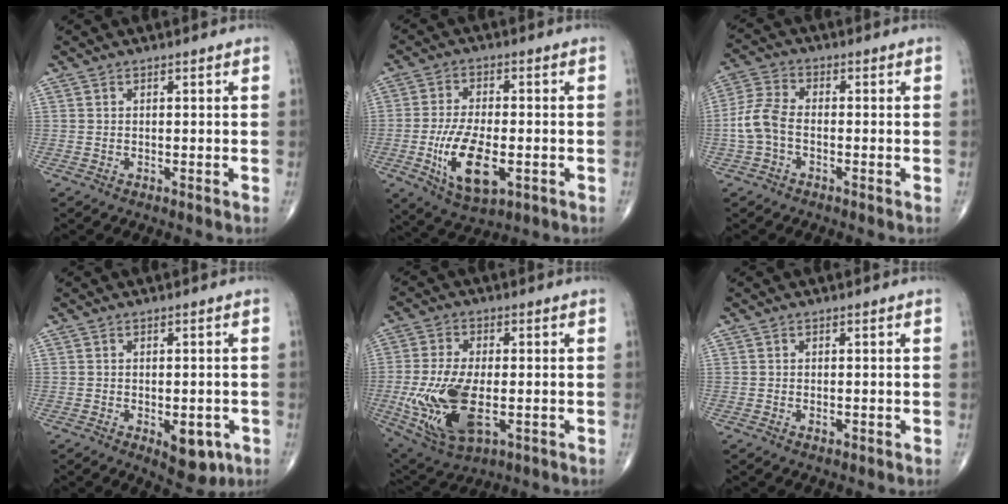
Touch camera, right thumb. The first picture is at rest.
{"total": 12.3, "force": [-3.2, 5.7, 10.4], "torque": [-0.192, -0.004, -0.050]}
{"total": 6.7, "force": [-1.5, 4.0, 5.1], "torque": [-0.118, 0.021, -0.039]}
{"total": 6.6, "force": [-2.3, 3.4, 5.2], "torque": [-0.051, 0.000, -0.020]}
{"total": 16.1, "force": [-3.1, 8.1, 13.6], "torque": [-0.284, -0.008, -0.039]}
{"total": 0.9, "force": [-0.3, 0.5, 0.7], "torque": [-0.011, -0.001, -0.006]}